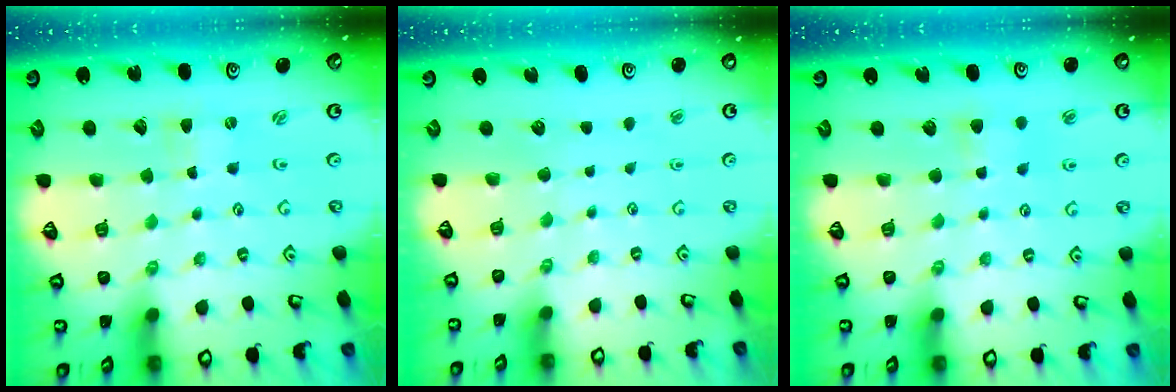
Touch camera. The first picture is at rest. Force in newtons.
{"total": 0.0}
{"total": 4.8, "press": 4.8, "slide": 0.7}